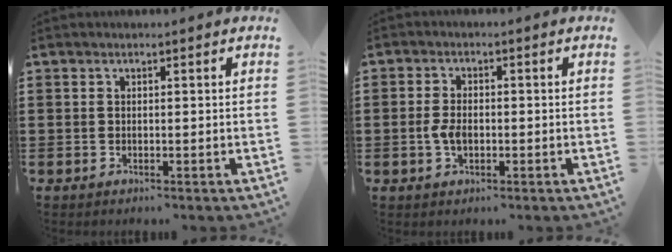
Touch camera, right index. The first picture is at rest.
{"total": 3.2, "force": [-0.6, 1.8, 2.6], "torque": [-0.065, -0.005, -0.014]}